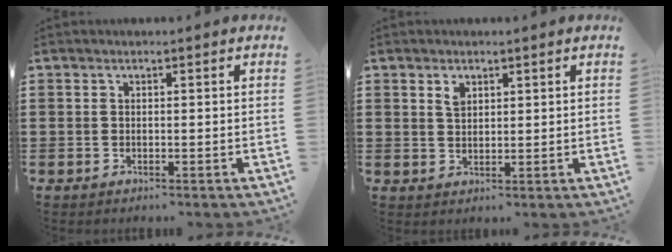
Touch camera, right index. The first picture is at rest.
{"total": 2.0, "force": [1.3, 1.1, 1.0], "torque": [-0.023, 0.003, 0.024]}